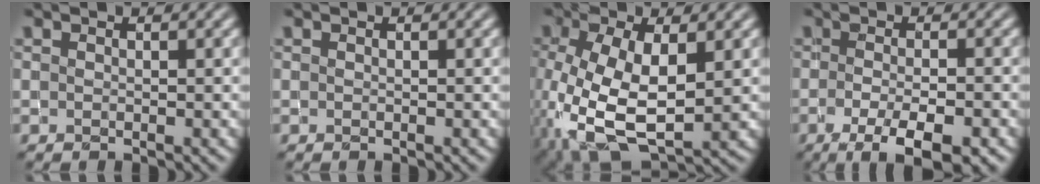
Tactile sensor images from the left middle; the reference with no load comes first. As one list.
[{"total": 0.0}, {"total": 10.1, "force": [-1.9, 5.3, 8.4], "torque": [-0.199, -0.020, -0.033]}, {"total": 5.8, "force": [-3.0, 1.5, 4.7], "torque": [-0.073, -0.007, -0.043]}]